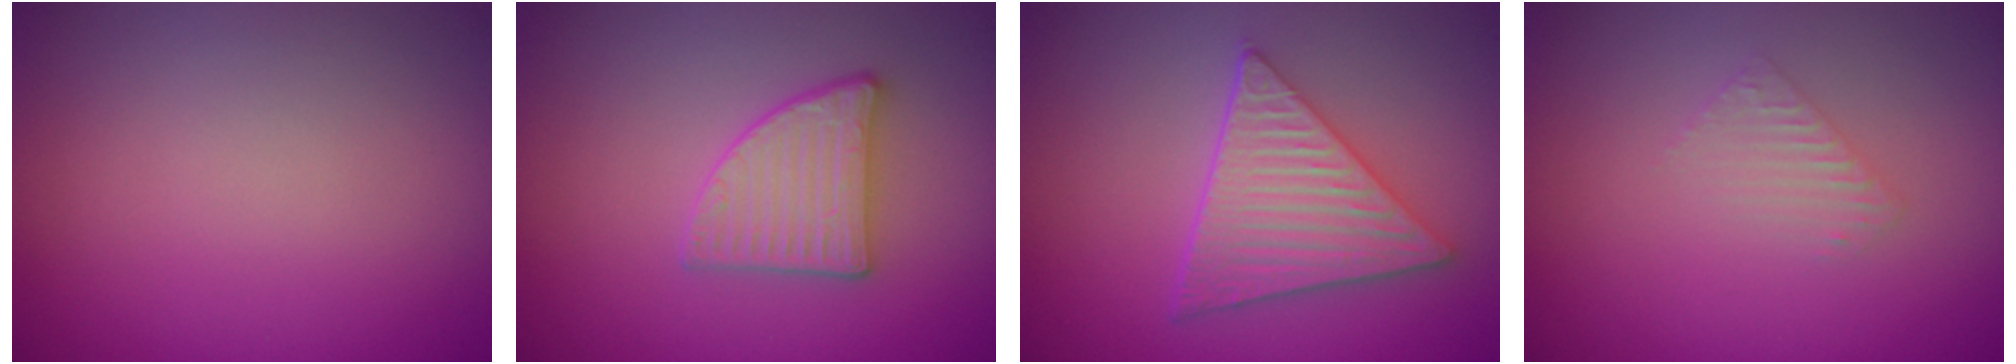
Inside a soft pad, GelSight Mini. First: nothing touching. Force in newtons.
{"total": 2.8, "press": 2.8, "slide": 0.4}
{"total": 5.5, "press": 4.5, "slide": 3.2}
{"total": 1.3, "press": 1.3, "slide": 0.3}